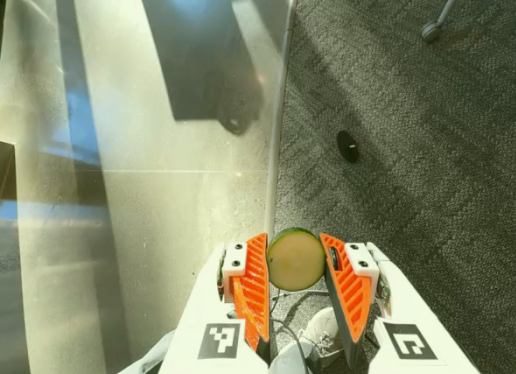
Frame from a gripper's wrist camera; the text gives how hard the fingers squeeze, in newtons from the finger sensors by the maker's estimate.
{"total": 12.7, "left": 12.9, "right": 12.5}